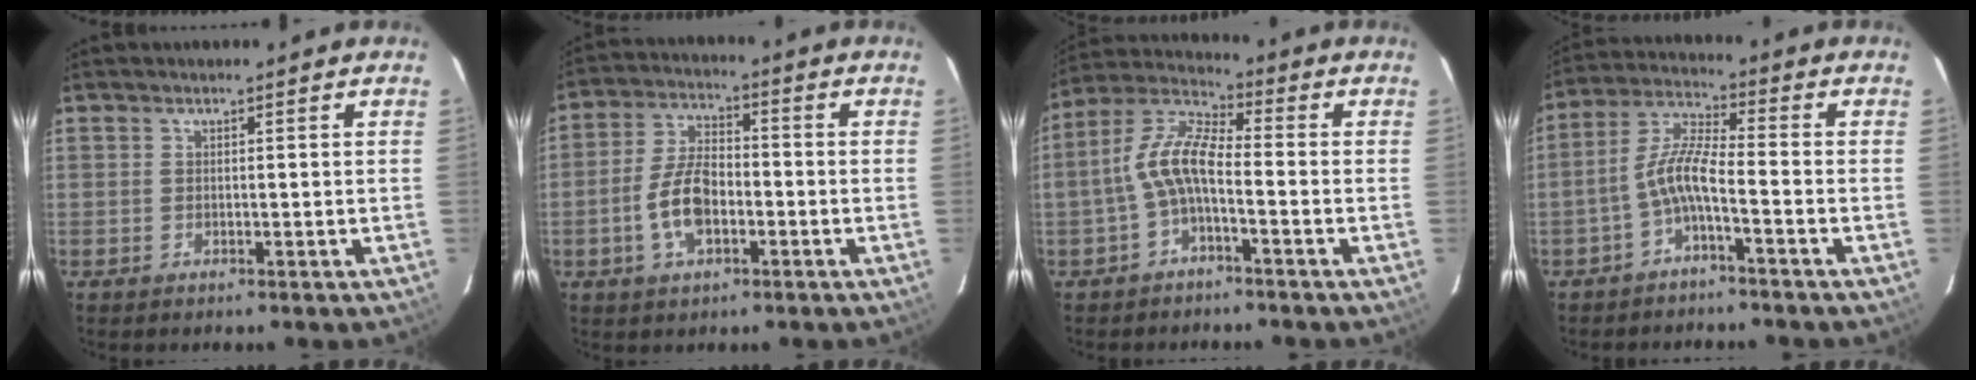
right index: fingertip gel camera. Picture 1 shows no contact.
{"total": 8.7, "force": [-2.8, 4.4, 7.0], "torque": [-0.144, 0.010, -0.048]}
{"total": 8.1, "force": [-2.4, 2.7, 7.3], "torque": [-0.165, 0.019, -0.049]}
{"total": 6.3, "force": [-3.0, 0.8, 5.5], "torque": [-0.132, 0.016, -0.058]}